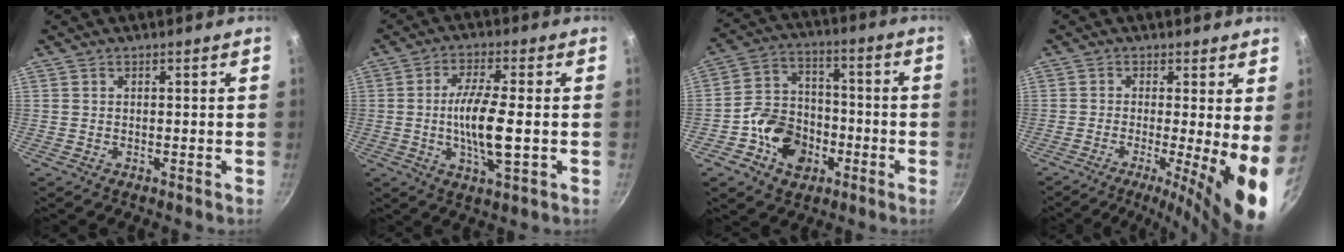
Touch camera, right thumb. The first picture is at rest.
{"total": 10.2, "force": [-1.0, 2.5, 9.8], "torque": [-0.189, 0.004, -0.022]}
{"total": 12.8, "force": [-4.8, 9.9, 6.6], "torque": [-0.089, 0.041, -0.092]}
{"total": 10.7, "force": [-1.7, 1.6, 10.5], "torque": [-0.143, -0.014, -0.026]}